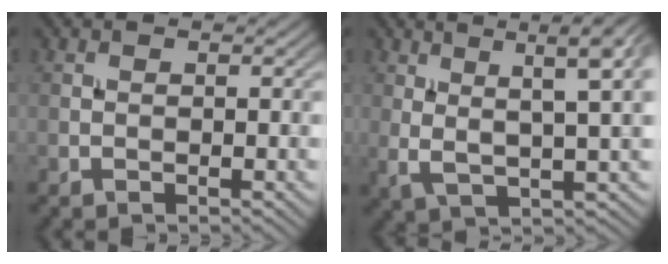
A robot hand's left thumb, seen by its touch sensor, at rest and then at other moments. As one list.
[{"total": 10.2, "force": [4.0, 2.5, 9.1], "torque": [-0.149, 0.019, 0.070]}]